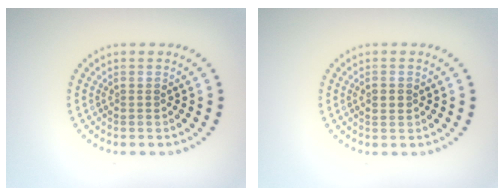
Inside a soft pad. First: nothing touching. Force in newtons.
{"total": 1.2, "press": 1.2, "slide": 0.1}